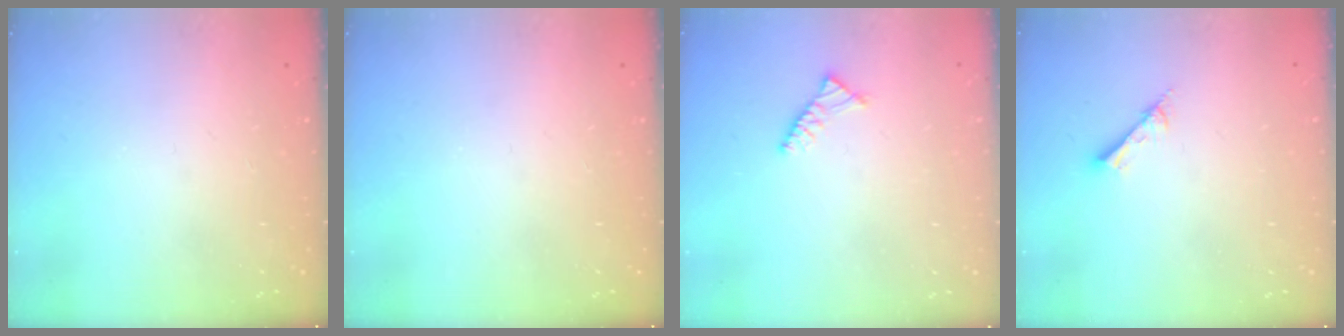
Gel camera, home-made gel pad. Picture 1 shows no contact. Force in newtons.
{"total": 0.0}
{"total": 3.1, "press": 3.0, "slide": 0.7}
{"total": 2.6, "press": 2.6, "slide": 0.1}